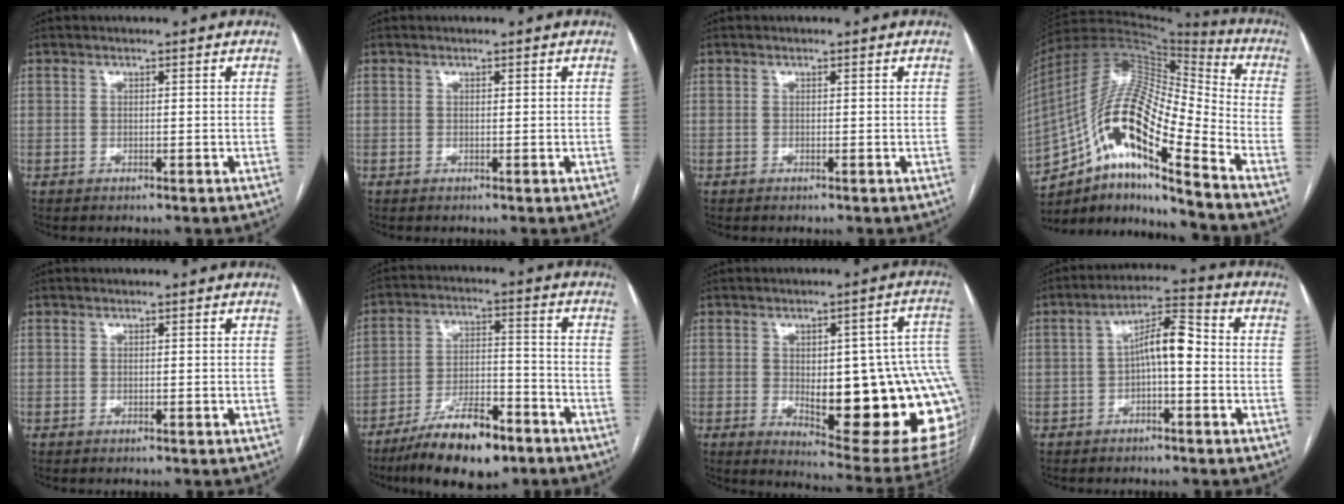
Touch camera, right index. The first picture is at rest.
{"total": 0.0}
{"total": 0.0}
{"total": 19.2, "force": [-9.9, 3.4, 16.1], "torque": [-0.320, 0.021, -0.170]}
{"total": 0.0}
{"total": 13.2, "force": [-9.1, 3.9, 8.7], "torque": [-0.152, -0.001, -0.156]}
{"total": 24.7, "force": [-3.0, 6.5, 23.6], "torque": [-0.216, 0.007, -0.015]}
{"total": 6.9, "force": [-0.6, 2.0, 6.6], "torque": [-0.116, 0.031, -0.012]}